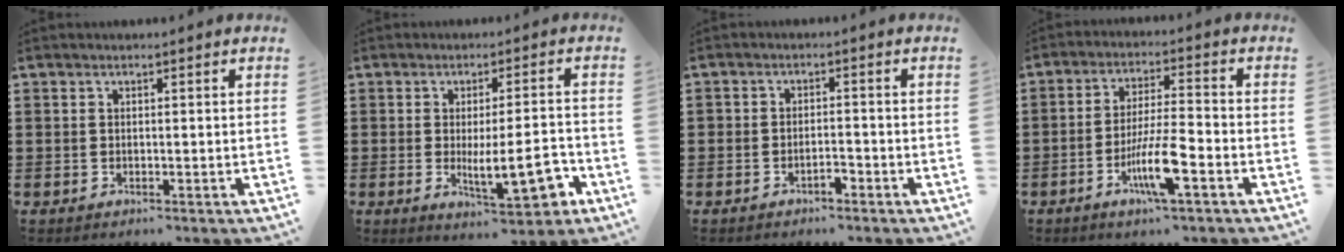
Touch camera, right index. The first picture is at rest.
{"total": 9.4, "force": [-2.5, 2.7, 8.6], "torque": [-0.121, -0.017, -0.038]}
{"total": 1.9, "force": [-1.6, 0.6, 0.8], "torque": [-0.020, 0.001, -0.032]}
{"total": 8.4, "force": [-3.6, 1.3, 7.4], "torque": [-0.152, -0.012, -0.070]}